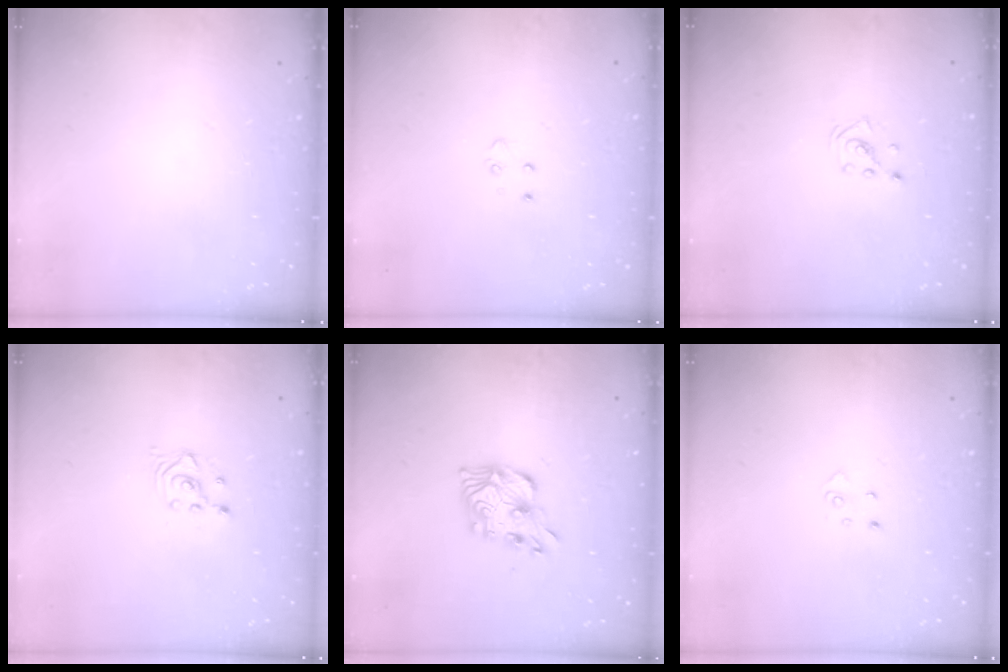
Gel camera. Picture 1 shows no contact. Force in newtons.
{"total": 3.6, "press": 3.6, "slide": 0.4}
{"total": 1.9, "press": 1.9, "slide": 0.1}
{"total": 2.5, "press": 2.5, "slide": 0.3}
{"total": 11.5, "press": 11.5, "slide": 0.4}
{"total": 2.6, "press": 2.6, "slide": 0.3}